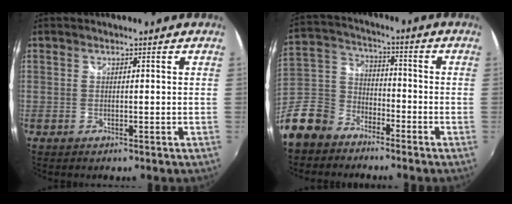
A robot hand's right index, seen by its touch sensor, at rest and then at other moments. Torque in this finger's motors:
{"motor_torque": [-0.76, -0.62, -0.59, -0.21]}